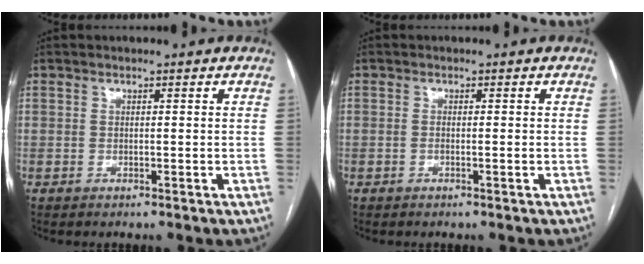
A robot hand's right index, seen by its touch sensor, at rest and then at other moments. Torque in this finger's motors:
{"motor_torque": [-0.27, 0.33, 0.00, -0.01]}